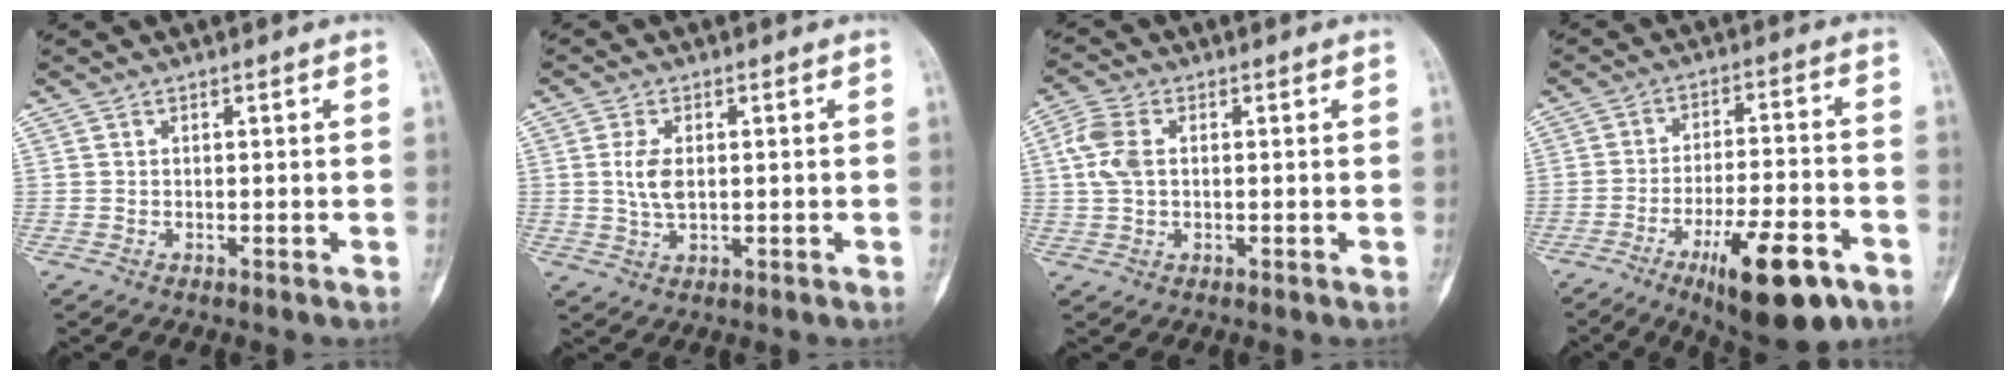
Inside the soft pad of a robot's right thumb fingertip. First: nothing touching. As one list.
[{"total": 4.7, "force": [0.4, 2.6, 3.9], "torque": [-0.080, -0.003, 0.008]}, {"total": 5.8, "force": [0.6, 3.7, 4.4], "torque": [-0.112, 0.011, 0.006]}, {"total": 16.4, "force": [-8.7, 5.1, 13.0], "torque": [-0.196, 0.042, -0.128]}]